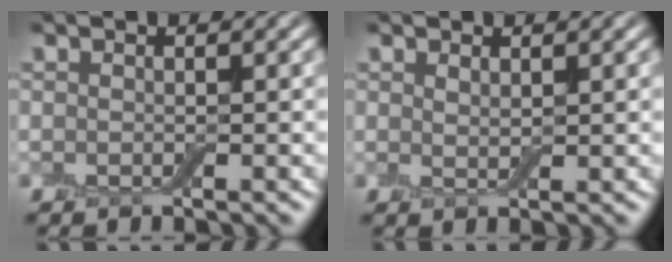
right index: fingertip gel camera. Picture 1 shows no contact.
{"total": 0.9, "force": [0.7, 0.2, 0.5], "torque": [-0.013, -0.002, 0.014]}